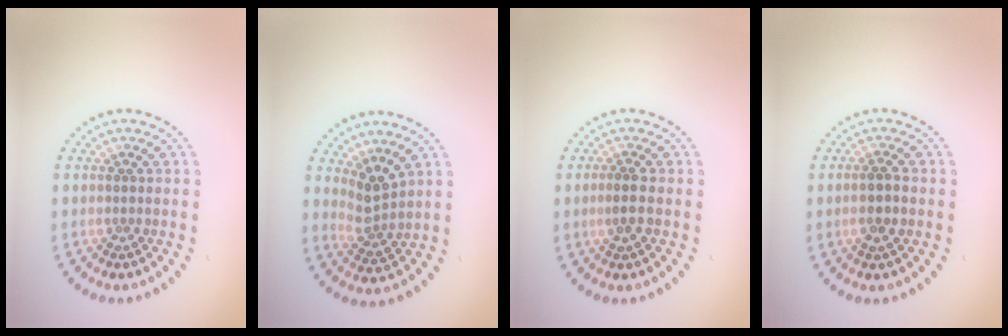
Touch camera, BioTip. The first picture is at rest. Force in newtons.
{"total": 2.6, "press": 2.0, "slide": 1.7}
{"total": 1.9, "press": 1.8, "slide": 0.6}
{"total": 2.3, "press": 2.2, "slide": 0.8}